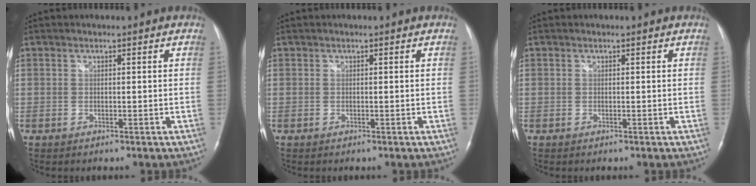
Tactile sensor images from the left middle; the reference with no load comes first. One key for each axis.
{"total": 0.0}
{"total": 0.0}